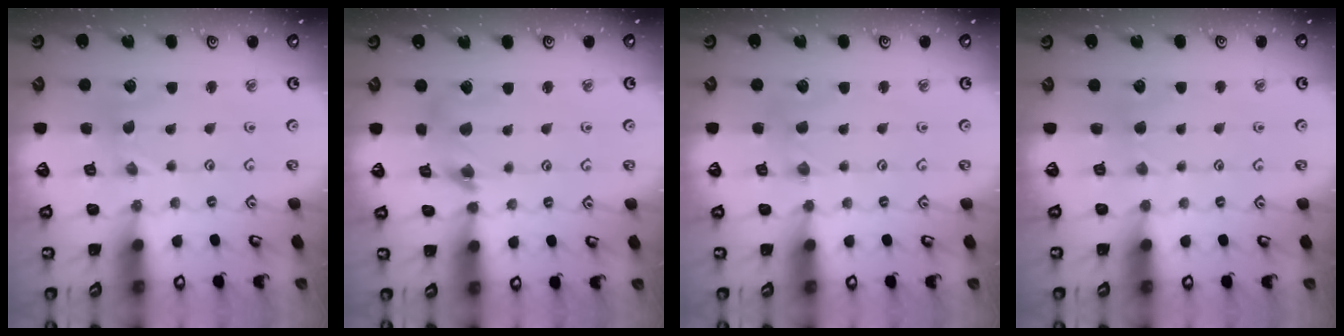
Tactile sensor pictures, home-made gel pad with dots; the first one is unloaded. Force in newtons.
{"total": 7.8, "press": 7.7, "slide": 0.9}
{"total": 2.0, "press": 1.9, "slide": 0.4}
{"total": 2.8, "press": 2.7, "slide": 0.4}